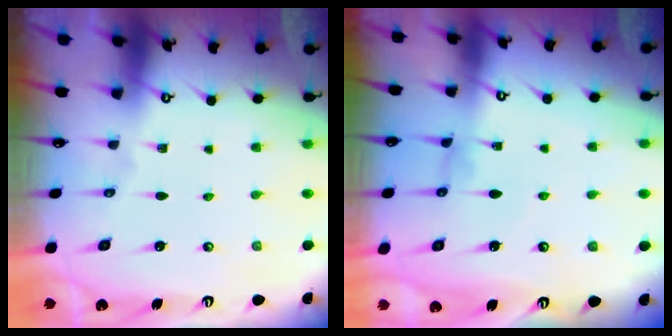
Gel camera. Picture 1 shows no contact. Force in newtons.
{"total": 0.7, "press": 0.4, "slide": 0.5}